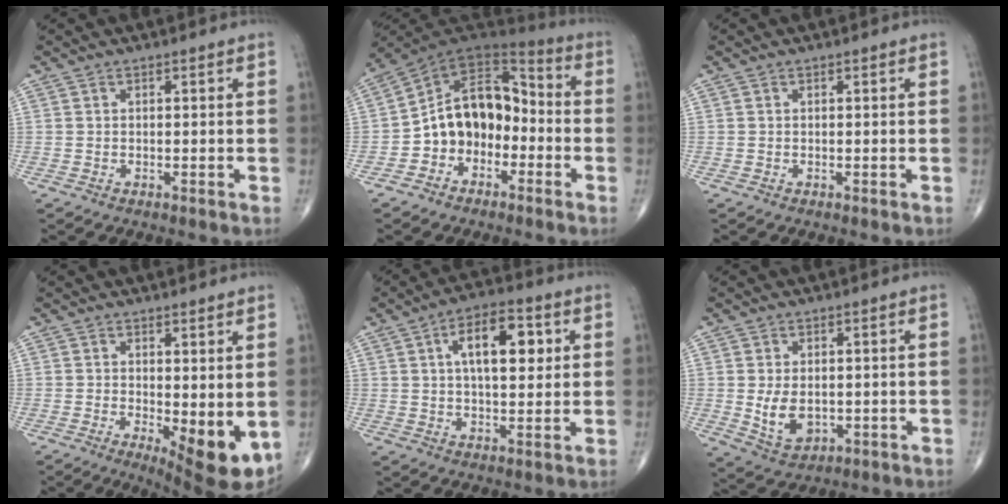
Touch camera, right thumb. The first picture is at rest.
{"total": 14.2, "force": [-3.3, 10.2, 9.3], "torque": [-0.111, 0.066, -0.069]}
{"total": 0.0}
{"total": 8.9, "force": [-1.1, 3.2, 8.2], "torque": [-0.104, -0.022, -0.006]}
{"total": 11.7, "force": [3.2, 5.5, 9.8], "torque": [-0.133, 0.002, 0.046]}
{"total": 6.4, "force": [-0.3, 4.2, 4.8], "torque": [-0.071, -0.013, 0.010]}